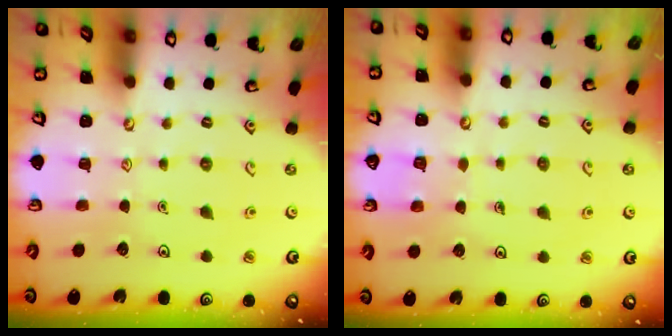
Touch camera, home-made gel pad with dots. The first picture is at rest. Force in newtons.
{"total": 4.8, "press": 4.8, "slide": 0.3}